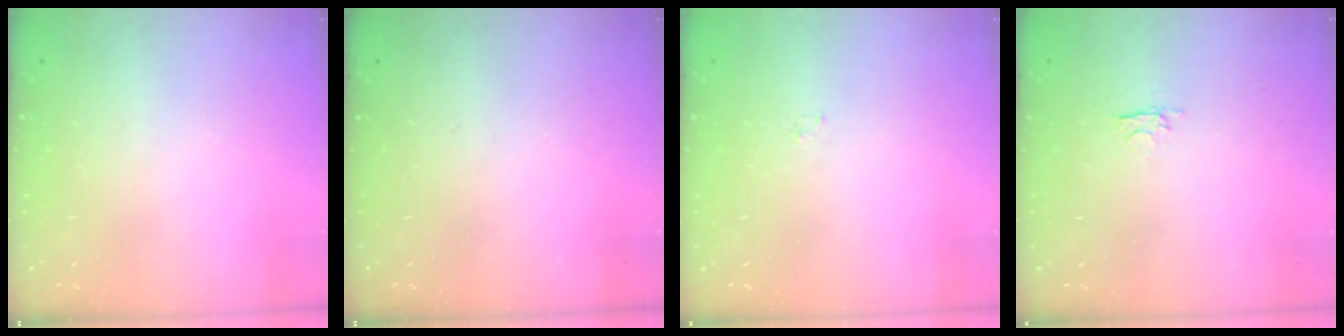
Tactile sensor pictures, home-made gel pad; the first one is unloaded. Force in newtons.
{"total": 0.0}
{"total": 0.8, "press": 0.8, "slide": 0.2}
{"total": 2.8, "press": 2.7, "slide": 0.4}